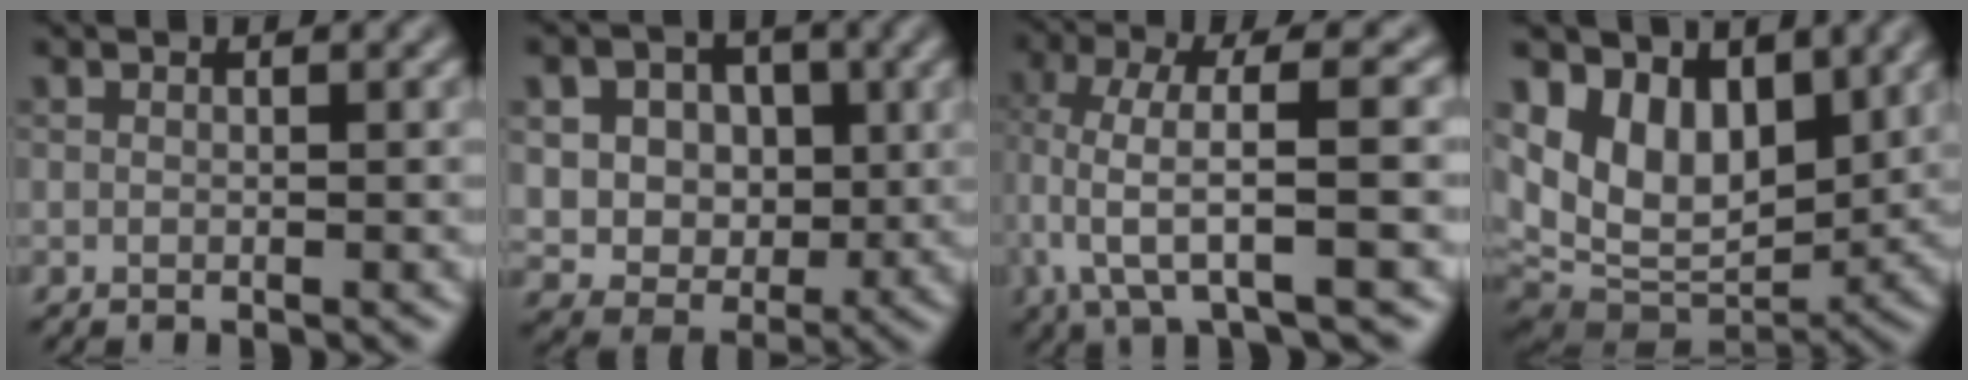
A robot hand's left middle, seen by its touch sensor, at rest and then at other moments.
{"total": 8.2, "force": [2.3, 6.6, 4.3], "torque": [-0.079, 0.015, 0.036]}
{"total": 6.6, "force": [-0.6, 1.4, 6.4], "torque": [-0.125, 0.010, -0.013]}
{"total": 8.8, "force": [3.7, 5.7, 5.5], "torque": [-0.102, -0.010, 0.063]}